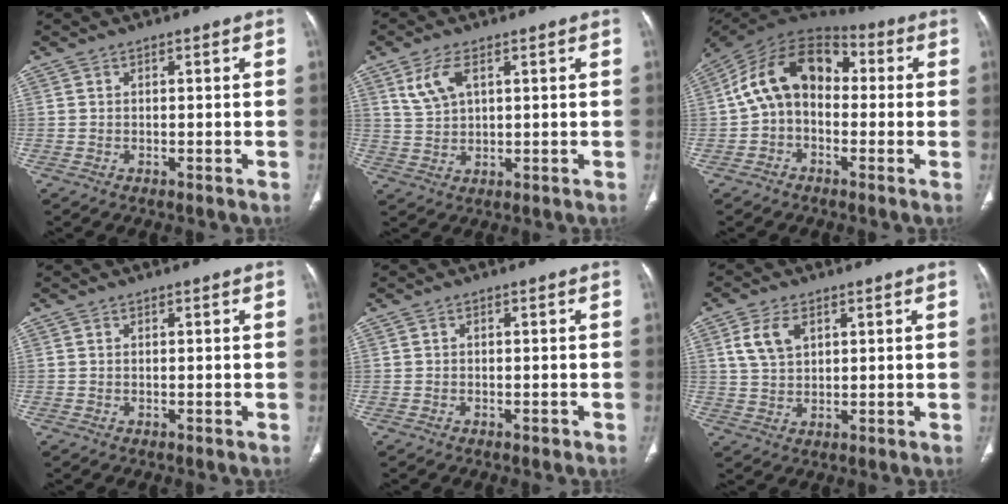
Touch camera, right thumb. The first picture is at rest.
{"total": 5.6, "force": [2.6, 2.7, 4.1], "torque": [-0.090, -0.003, 0.060]}
{"total": 14.3, "force": [0.3, 10.0, 10.2], "torque": [-0.156, 0.047, -0.010]}
{"total": 0.0}
{"total": 0.6, "force": [-0.4, 0.4, 0.3], "torque": [-0.002, 0.000, -0.006]}
{"total": 6.0, "force": [2.5, 3.7, 4.1], "torque": [-0.076, -0.004, 0.052]}